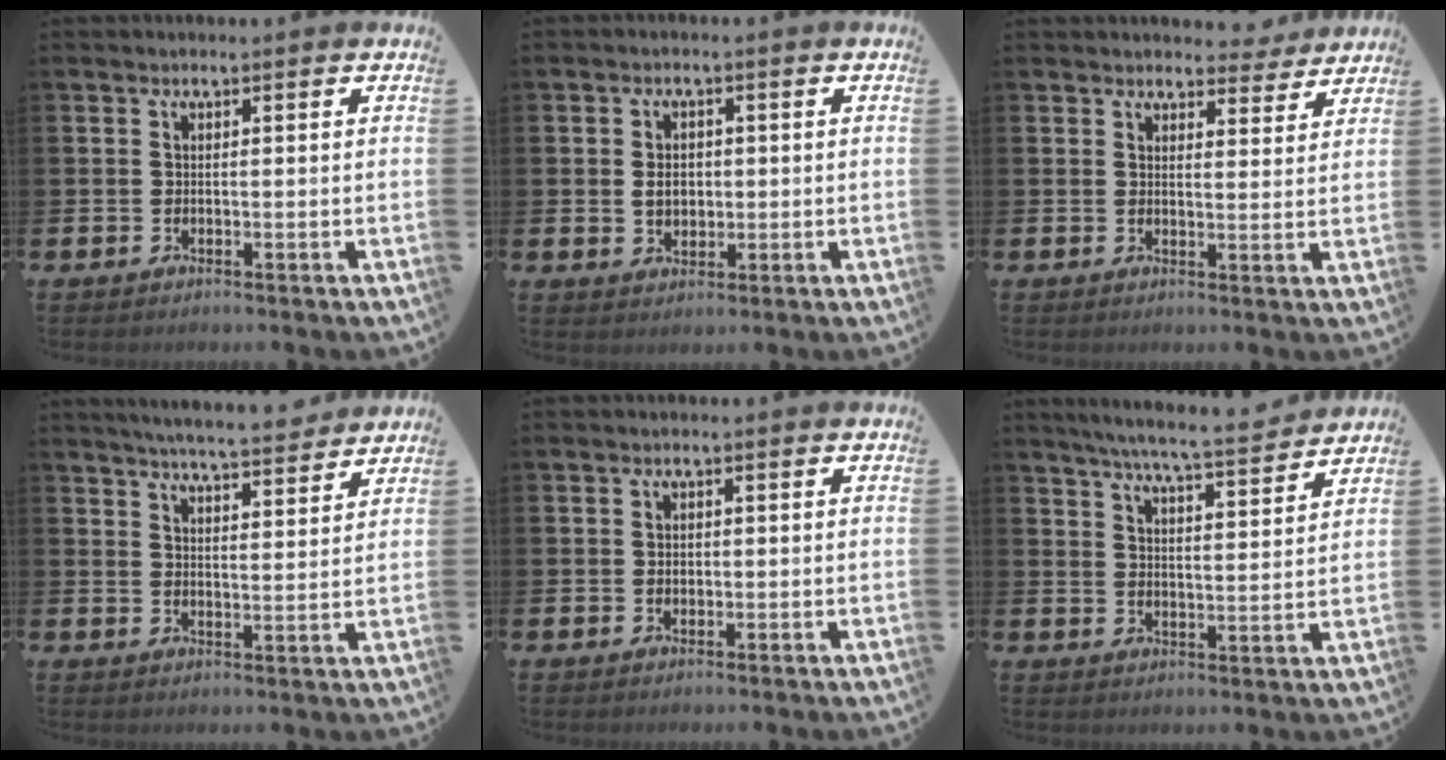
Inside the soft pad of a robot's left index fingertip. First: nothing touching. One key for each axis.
{"total": 3.1, "fx": 0.2, "fy": 2.4, "fz": 1.9, "tx": -0.024, "ty": 0.003, "tz": -0.003}
{"total": 3.9, "fx": 3.8, "fy": 1.1, "fz": 0.3, "tx": 0.003, "ty": -0.023, "tz": 0.064}
{"total": 5.9, "fx": 5.8, "fy": 0.0, "fz": 1.2, "tx": -0.029, "ty": -0.040, "tz": 0.100}
{"total": 1.0, "fx": 0.1, "fy": 0.9, "fz": 0.6, "tx": -0.002, "ty": 0.003, "tz": -0.002}
{"total": 7.0, "fx": 6.6, "fy": -0.1, "fz": 2.3, "tx": -0.053, "ty": -0.046, "tz": 0.113}